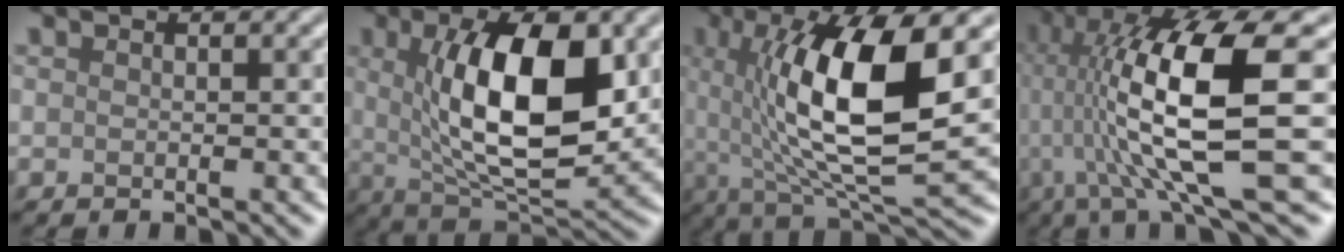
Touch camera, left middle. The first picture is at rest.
{"total": 11.0, "force": [1.9, 4.3, 10.0], "torque": [-0.158, -0.004, 0.035]}
{"total": 12.2, "force": [1.6, 3.7, 11.5], "torque": [-0.194, -0.003, 0.033]}
{"total": 13.1, "force": [0.3, 2.6, 12.8], "torque": [-0.223, 0.005, 0.011]}